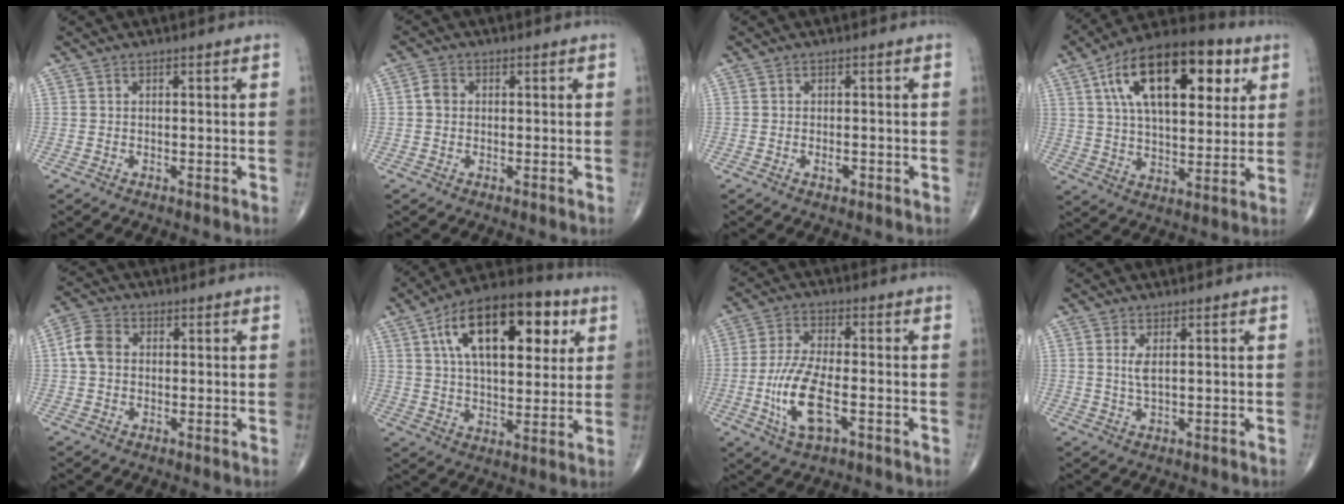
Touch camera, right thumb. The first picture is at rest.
{"total": 2.2, "force": [0.1, 1.8, 1.2], "torque": [-0.021, 0.005, -0.001]}
{"total": 1.2, "force": [-0.4, 0.6, 1.0], "torque": [-0.016, -0.001, -0.007]}
{"total": 23.4, "force": [8.6, 11.5, 18.5], "torque": [-0.280, -0.001, 0.136]}
{"total": 5.2, "force": [0.4, 3.9, 3.3], "torque": [-0.069, 0.015, 0.002]}
{"total": 22.0, "force": [7.9, 10.8, 17.5], "torque": [-0.253, -0.001, 0.121]}
{"total": 11.1, "force": [-3.0, 4.2, 9.8], "torque": [-0.210, 0.007, -0.056]}
{"total": 2.5, "force": [0.7, 0.6, 2.3], "torque": [-0.054, -0.007, 0.021]}